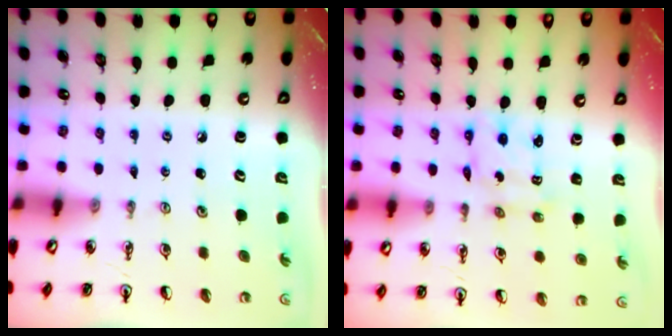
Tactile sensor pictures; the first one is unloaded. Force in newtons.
{"total": 2.8, "press": 2.8, "slide": 0.3}